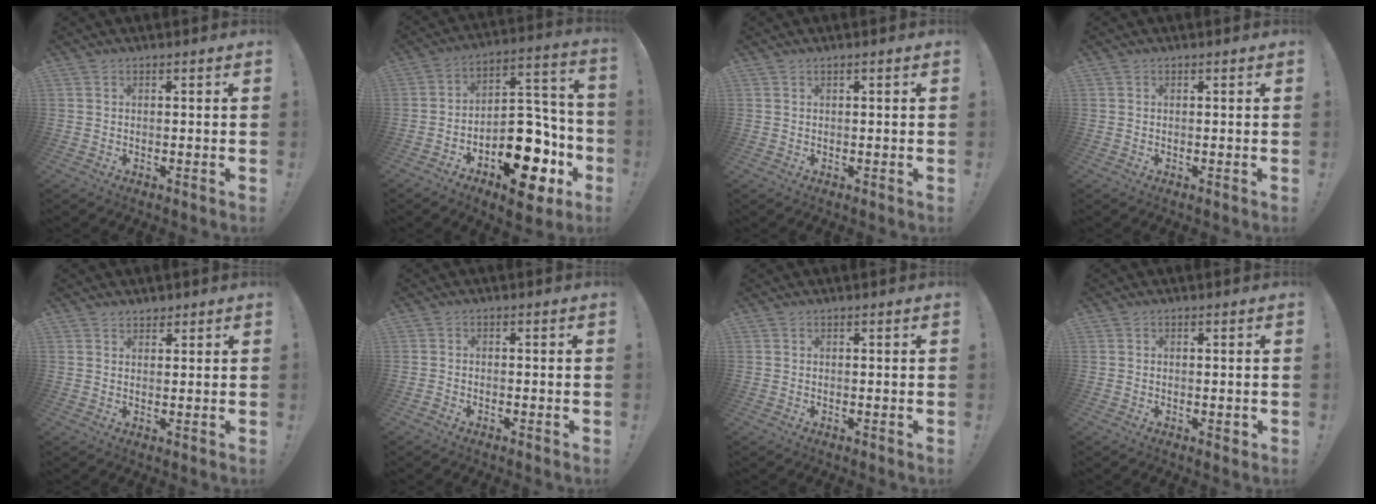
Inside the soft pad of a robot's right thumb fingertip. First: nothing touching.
{"total": 18.9, "force": [-8.9, 11.3, 12.4], "torque": [-0.122, 0.067, -0.127]}
{"total": 0.7, "force": [0.3, -0.1, 0.6], "torque": [-0.003, -0.003, 0.003]}
{"total": 0.0}
{"total": 1.9, "force": [1.2, 1.4, 0.7], "torque": [0.004, -0.006, 0.018]}
{"total": 1.2, "force": [-1.1, 0.5, 0.3], "torque": [-0.001, 0.006, -0.020]}
{"total": 0.0}
{"total": 1.1, "force": [-0.2, 0.7, 0.8], "torque": [-0.008, 0.002, -0.004]}